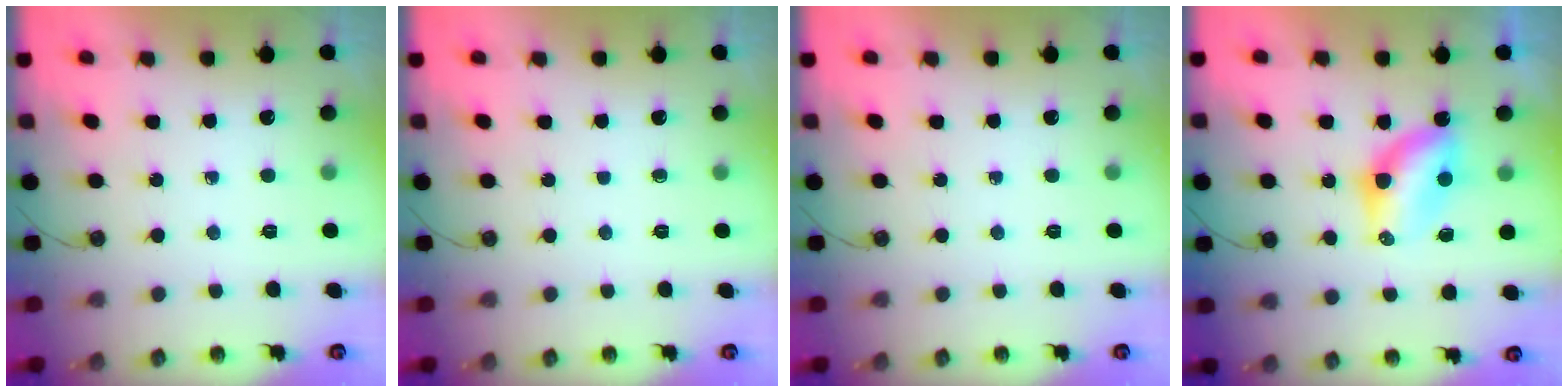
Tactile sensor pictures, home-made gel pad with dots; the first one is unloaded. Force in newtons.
{"total": 0.0}
{"total": 0.0}
{"total": 6.7, "press": 6.6, "slide": 0.7}